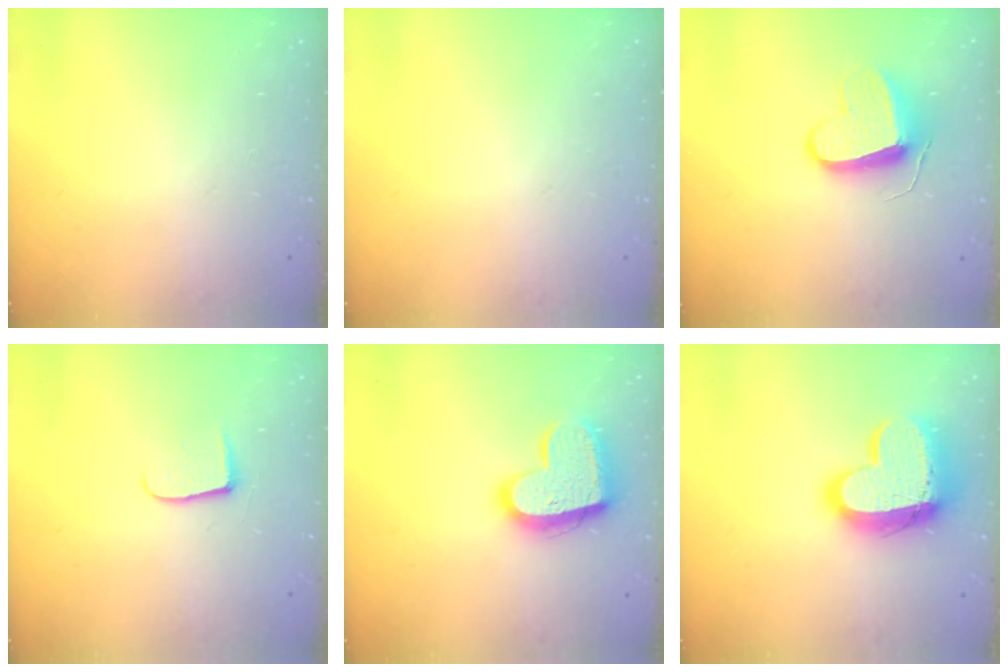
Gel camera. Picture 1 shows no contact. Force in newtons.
{"total": 0.0}
{"total": 10.3, "press": 10.2, "slide": 1.2}
{"total": 7.4, "press": 7.4, "slide": 0.6}
{"total": 16.3, "press": 16.3, "slide": 1.3}
{"total": 17.4, "press": 17.3, "slide": 1.5}